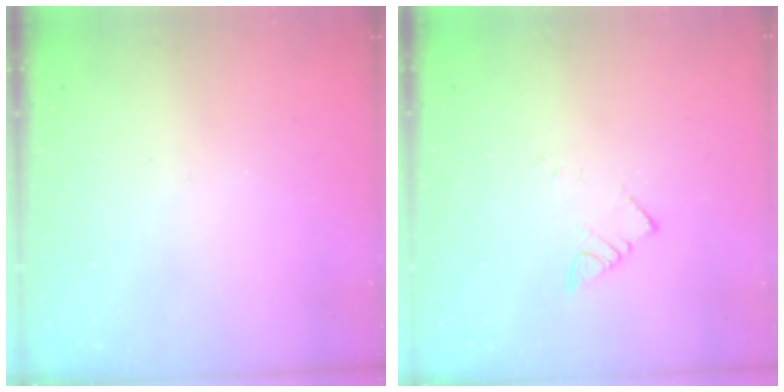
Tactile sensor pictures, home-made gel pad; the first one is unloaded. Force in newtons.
{"total": 3.8, "press": 3.8, "slide": 0.2}